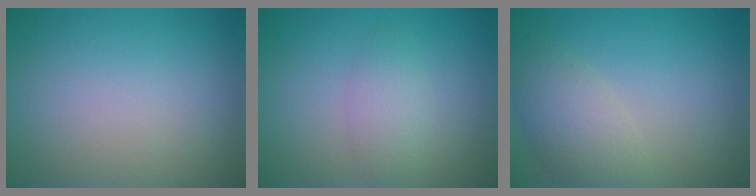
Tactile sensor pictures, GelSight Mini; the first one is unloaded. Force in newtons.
{"total": 2.3, "press": 2.3, "slide": 0.1}
{"total": 4.0, "press": 4.0, "slide": 0.3}